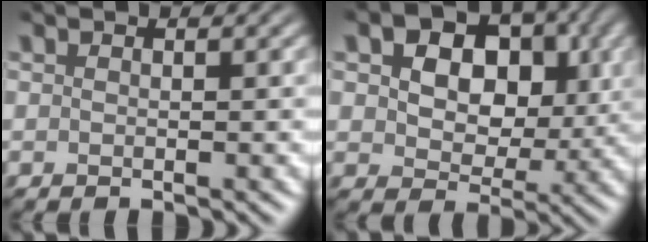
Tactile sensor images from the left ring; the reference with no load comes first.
{"total": 9.3, "force": [2.5, 6.5, 6.1], "torque": [-0.103, 0.015, 0.030]}